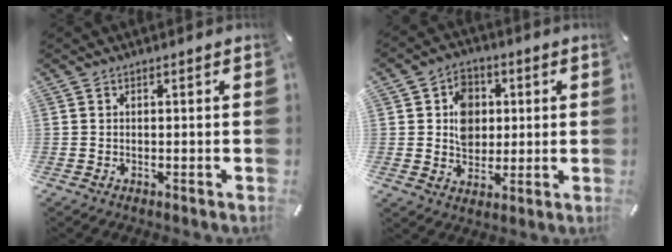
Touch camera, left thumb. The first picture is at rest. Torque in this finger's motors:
{"motor_torque": [1.47, 1.50, 0.44, -0.41, 0.18]}